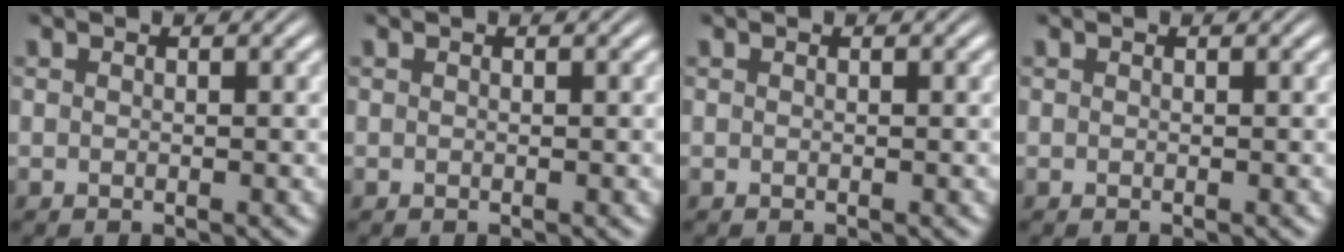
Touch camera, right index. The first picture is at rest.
{"total": 0.0}
{"total": 0.0}
{"total": 0.0}